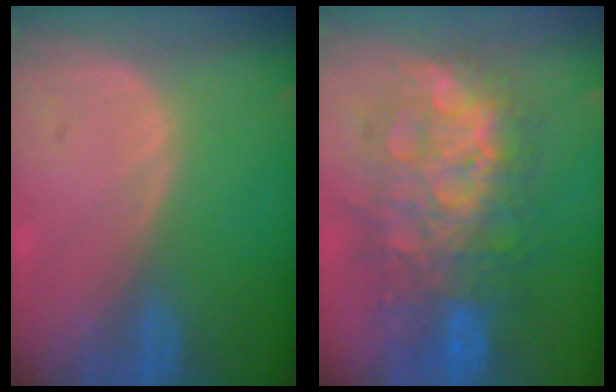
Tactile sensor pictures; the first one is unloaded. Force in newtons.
{"total": 12.4, "press": 12.4, "slide": 1.2}